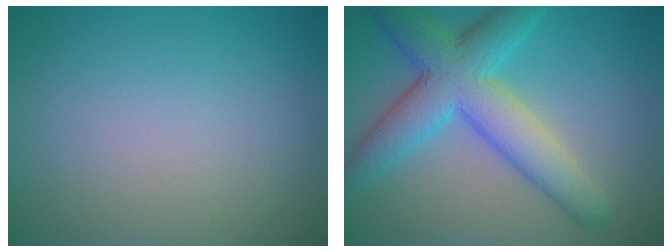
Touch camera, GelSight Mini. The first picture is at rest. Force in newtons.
{"total": 7.4, "press": 7.4, "slide": 0.4}